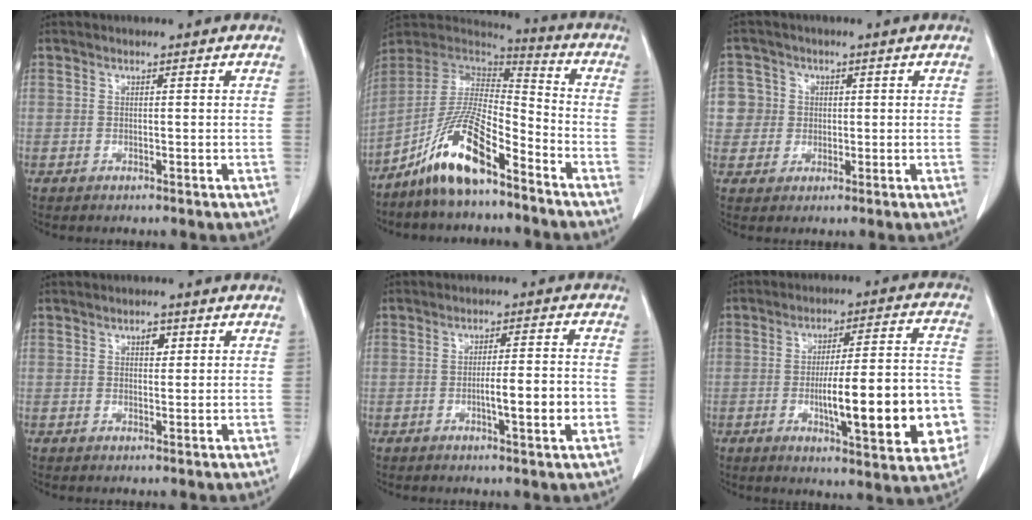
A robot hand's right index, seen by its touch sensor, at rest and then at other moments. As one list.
[{"total": 13.1, "force": [-8.7, 2.8, 9.5], "torque": [-0.188, 0.005, -0.162]}, {"total": 4.9, "force": [0.7, 4.8, 0.1], "torque": [0.005, 0.015, 0.016]}, {"total": 1.8, "force": [0.8, 1.0, 1.3], "torque": [-0.017, 0.000, 0.012]}, {"total": 6.3, "force": [-1.7, 0.1, 6.0], "torque": [-0.094, 0.002, -0.021]}, {"total": 18.1, "force": [-4.3, 3.1, 17.3], "torque": [-0.212, 0.019, -0.048]}]